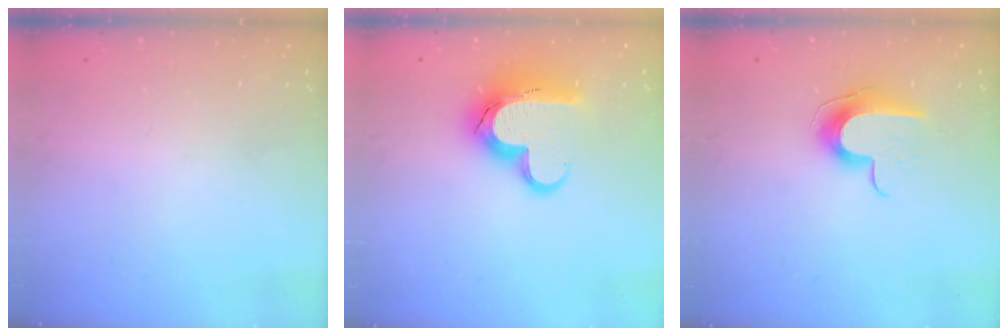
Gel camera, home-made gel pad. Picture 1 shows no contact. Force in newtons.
{"total": 15.6, "press": 15.5, "slide": 1.3}
{"total": 9.9, "press": 9.9, "slide": 0.1}